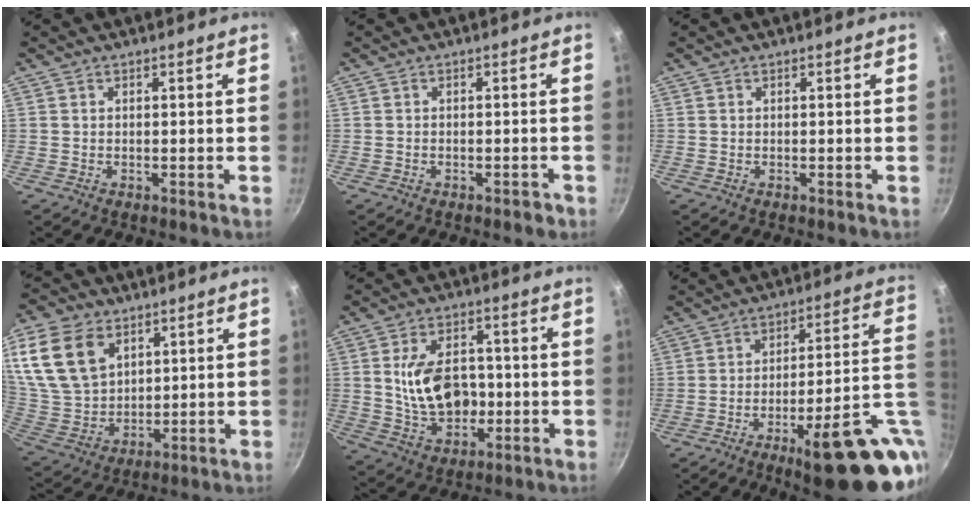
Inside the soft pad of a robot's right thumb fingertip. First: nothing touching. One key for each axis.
{"total": 1.4, "fx": -1.0, "fy": 0.6, "fz": 0.7, "tx": -0.006, "ty": 0.016, "tz": -0.003}
{"total": 0.0}
{"total": 19.3, "fx": 8.5, "fy": 13.1, "fz": 11.3, "tx": -0.222, "ty": -0.021, "tz": 0.176}
{"total": 13.0, "fx": 0.0, "fy": 9.0, "fz": 9.4, "tx": -0.133, "ty": 0.004, "tz": 0.007}
{"total": 23.1, "fx": -8.7, "fy": 5.9, "fz": 20.5, "tx": -0.235, "ty": 0.028, "tz": -0.117}